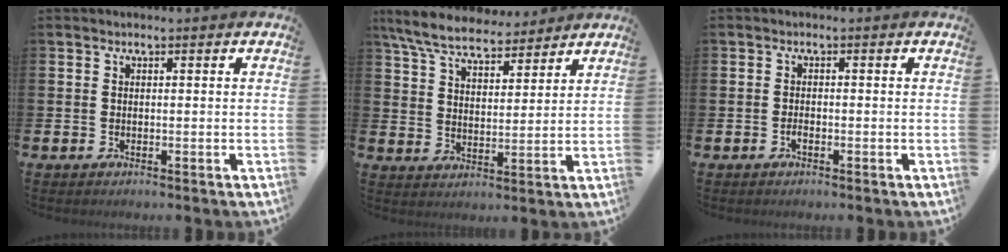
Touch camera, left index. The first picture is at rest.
{"total": 7.6, "force": [7.0, 1.9, 2.3], "torque": [-0.076, -0.029, 0.129]}
{"total": 1.0, "force": [-0.6, 0.4, 0.7], "torque": [-0.020, 0.000, -0.009]}